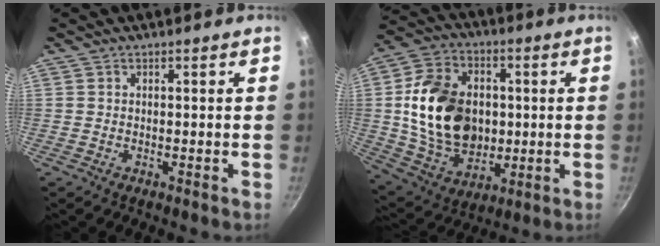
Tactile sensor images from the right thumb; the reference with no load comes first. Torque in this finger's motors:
{"motor_torque": [-0.89, 1.72, 1.67, 0.19, 0.22]}